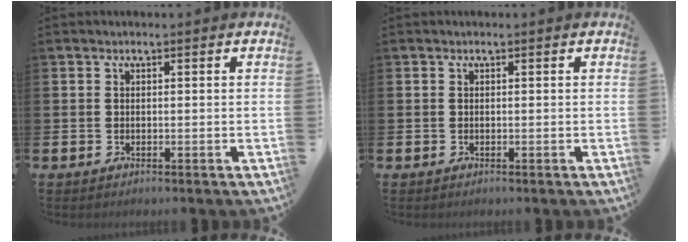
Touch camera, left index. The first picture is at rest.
{"total": 0.0}